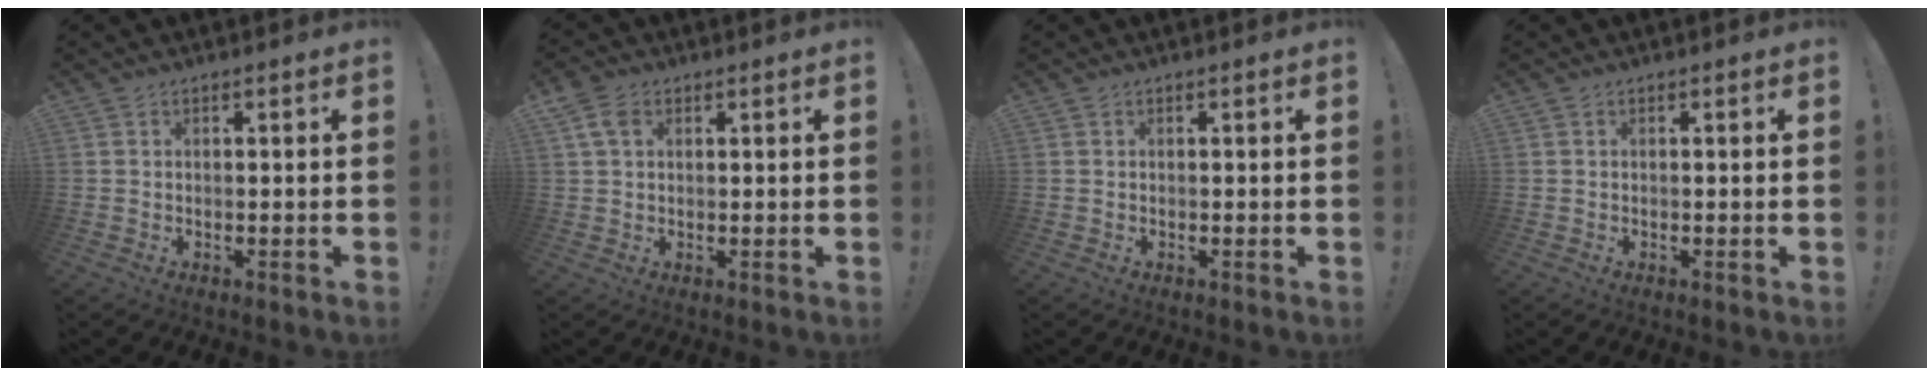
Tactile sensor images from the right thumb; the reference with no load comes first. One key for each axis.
{"total": 5.1, "fx": 2.2, "fy": 3.3, "fz": 3.1, "tx": -0.058, "ty": 0.002, "tz": 0.045}
{"total": 0.0}
{"total": 0.0}